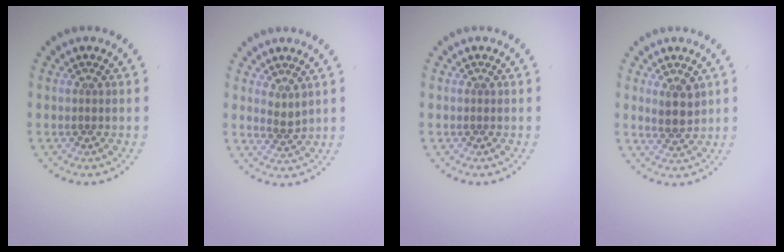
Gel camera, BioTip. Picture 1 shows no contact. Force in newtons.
{"total": 1.4, "press": 1.1, "slide": 0.9}
{"total": 0.0}
{"total": 2.5, "press": 2.3, "slide": 1.0}